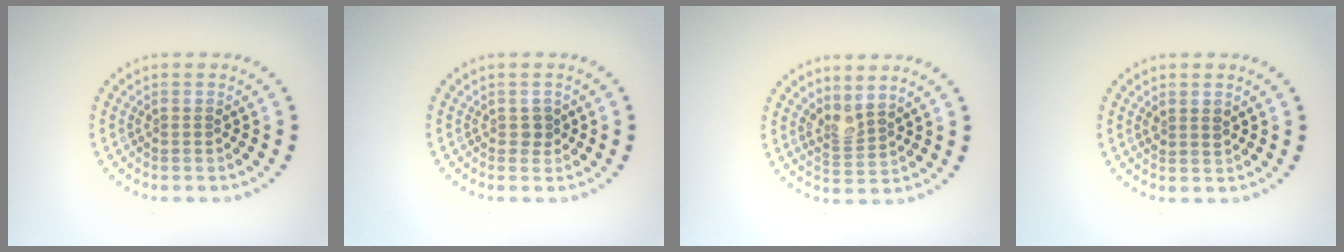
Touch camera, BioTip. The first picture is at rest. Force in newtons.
{"total": 0.9, "press": 0.8, "slide": 0.4}
{"total": 2.0, "press": 1.5, "slide": 1.4}
{"total": 1.1, "press": 1.0, "slide": 0.5}